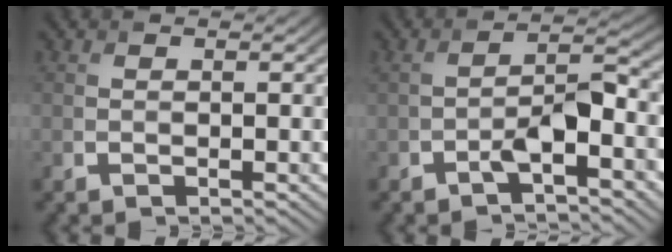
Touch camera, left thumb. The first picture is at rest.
{"total": 4.2, "force": [-2.3, 1.1, 3.3], "torque": [-0.066, 0.010, -0.045]}